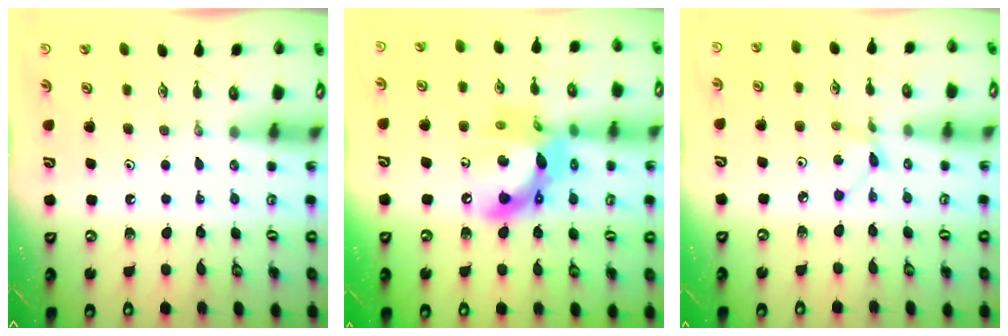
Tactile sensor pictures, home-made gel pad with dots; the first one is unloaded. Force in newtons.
{"total": 16.4, "press": 16.4, "slide": 1.7}
{"total": 3.1, "press": 3.0, "slide": 0.5}